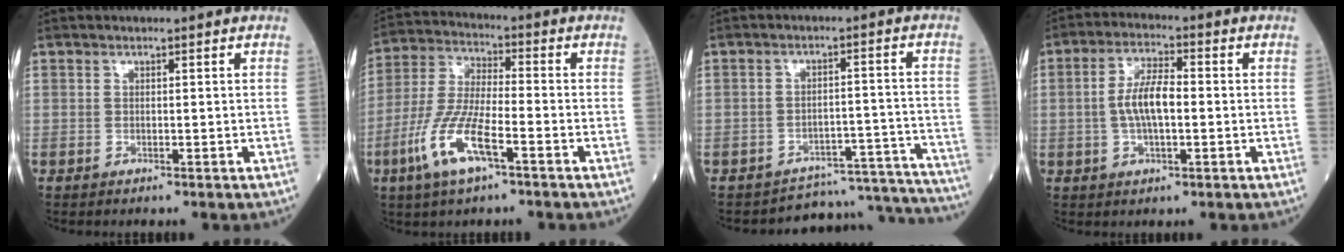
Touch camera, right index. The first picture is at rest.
{"total": 11.2, "force": [-5.1, 2.4, 9.7], "torque": [-0.211, -0.010, -0.100]}
{"total": 14.9, "force": [-14.8, 1.3, -0.4], "torque": [0.032, 0.049, -0.184]}
{"total": 6.8, "force": [-0.4, 2.1, 6.4], "torque": [-0.131, 0.009, -0.011]}